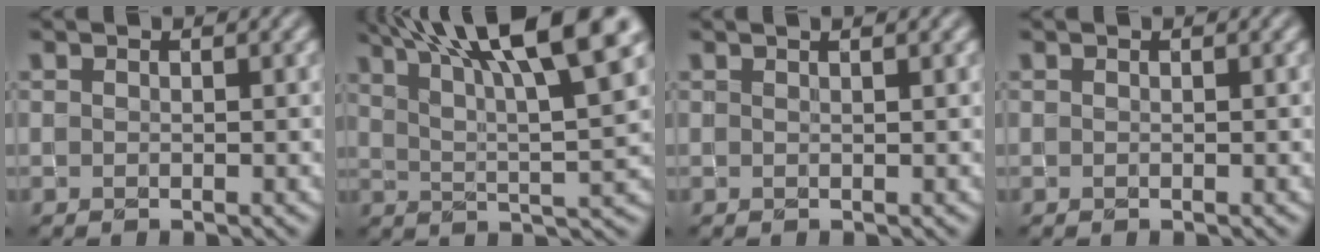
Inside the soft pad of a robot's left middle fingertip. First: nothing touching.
{"total": 13.4, "force": [8.0, 3.2, 10.3], "torque": [-0.150, 0.024, 0.122]}
{"total": 1.6, "force": [1.1, 0.5, 1.1], "torque": [-0.013, -0.004, 0.005]}
{"total": 0.0}